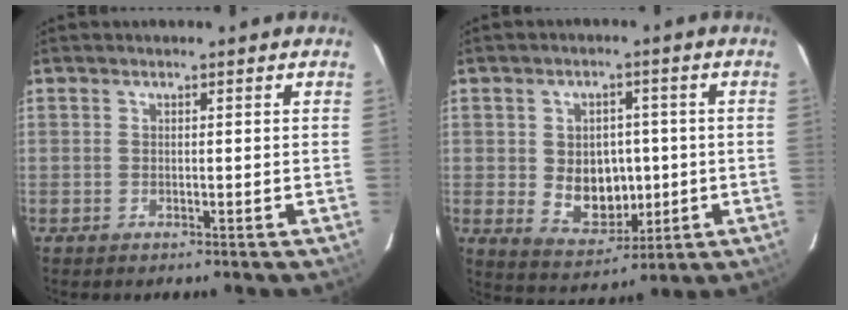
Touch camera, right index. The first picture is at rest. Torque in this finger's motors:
{"motor_torque": [0.30, -0.07, 0.45, 0.06]}